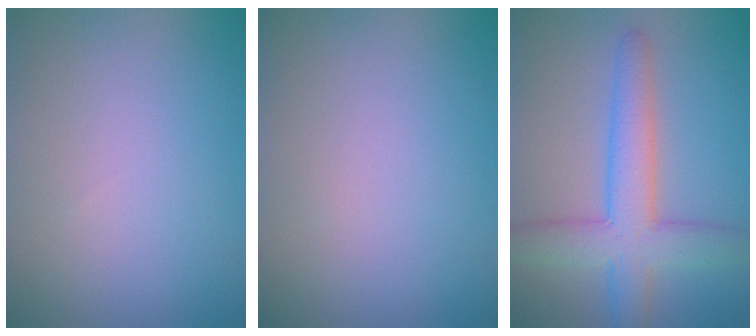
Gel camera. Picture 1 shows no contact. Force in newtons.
{"total": 0.0}
{"total": 6.4, "press": 6.4, "slide": 0.2}